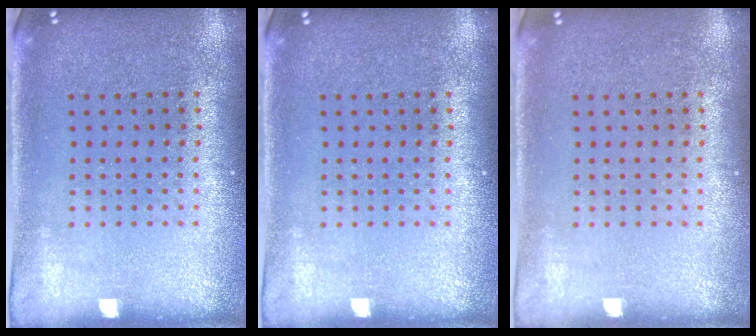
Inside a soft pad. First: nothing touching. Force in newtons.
{"total": 0.0}
{"total": 0.0}